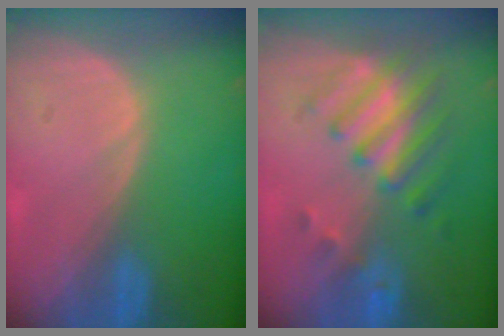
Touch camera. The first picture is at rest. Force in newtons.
{"total": 8.1, "press": 7.0, "slide": 3.9}